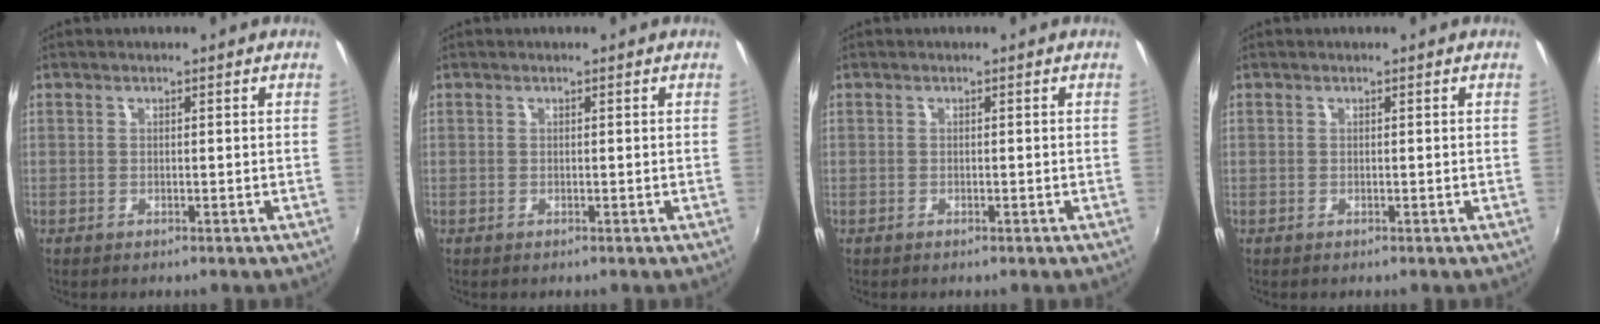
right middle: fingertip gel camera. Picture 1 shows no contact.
{"total": 0.0}
{"total": 0.0}
{"total": 0.0}